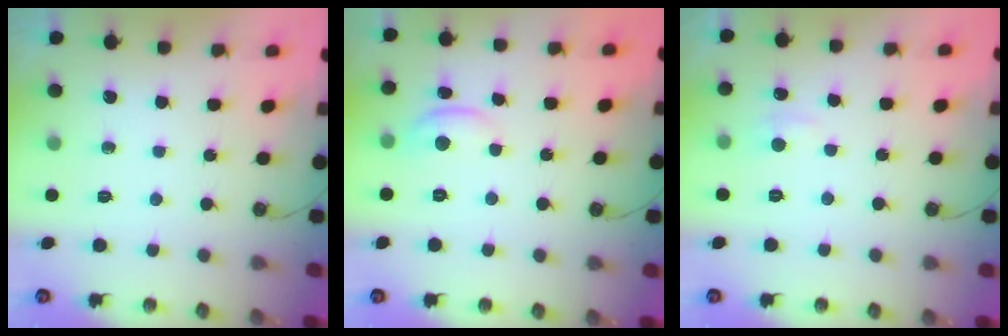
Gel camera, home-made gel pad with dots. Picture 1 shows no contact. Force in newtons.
{"total": 3.0, "press": 3.0, "slide": 0.4}
{"total": 2.1, "press": 2.0, "slide": 0.6}